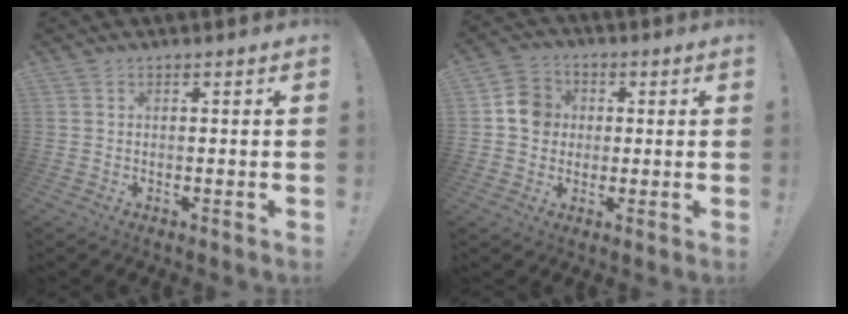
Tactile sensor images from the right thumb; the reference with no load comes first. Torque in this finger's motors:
{"motor_torque": [0.29, 0.11, 0.30, -0.05, -0.01]}